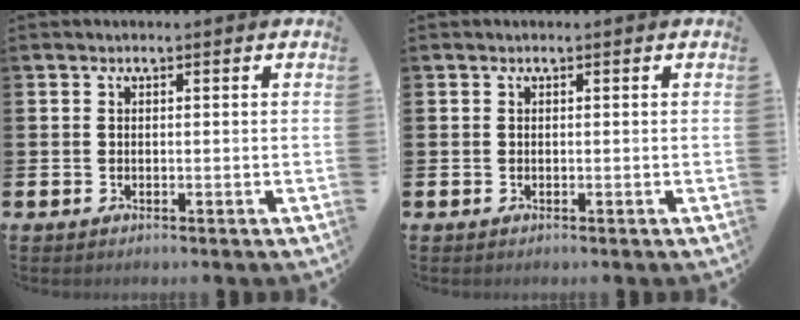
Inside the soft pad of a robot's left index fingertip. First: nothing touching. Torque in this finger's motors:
{"motor_torque": [-0.02, -0.02, 0.00, 0.01]}